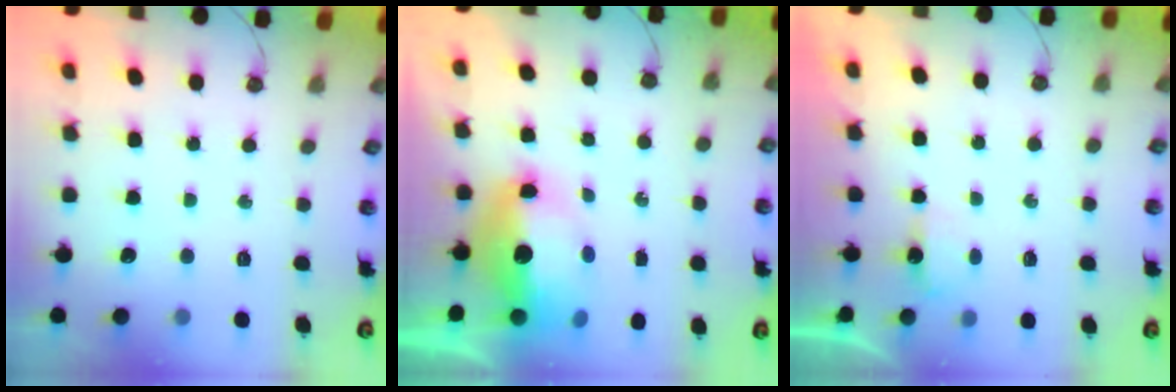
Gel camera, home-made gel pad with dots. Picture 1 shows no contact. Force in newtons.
{"total": 12.7, "press": 12.6, "slide": 1.4}
{"total": 5.5, "press": 2.6, "slide": 4.9}